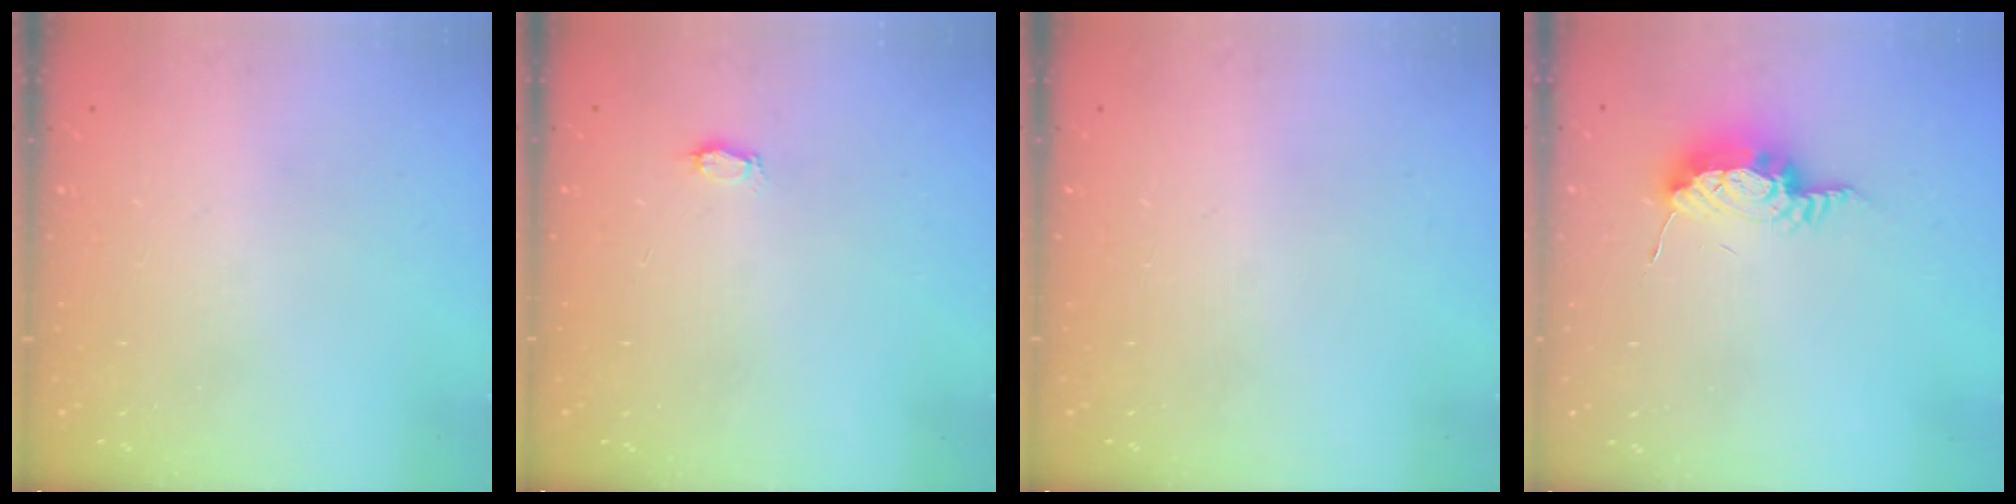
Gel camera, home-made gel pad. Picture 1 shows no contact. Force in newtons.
{"total": 2.3, "press": 2.3, "slide": 0.3}
{"total": 0.0}
{"total": 8.5, "press": 8.4, "slide": 0.9}